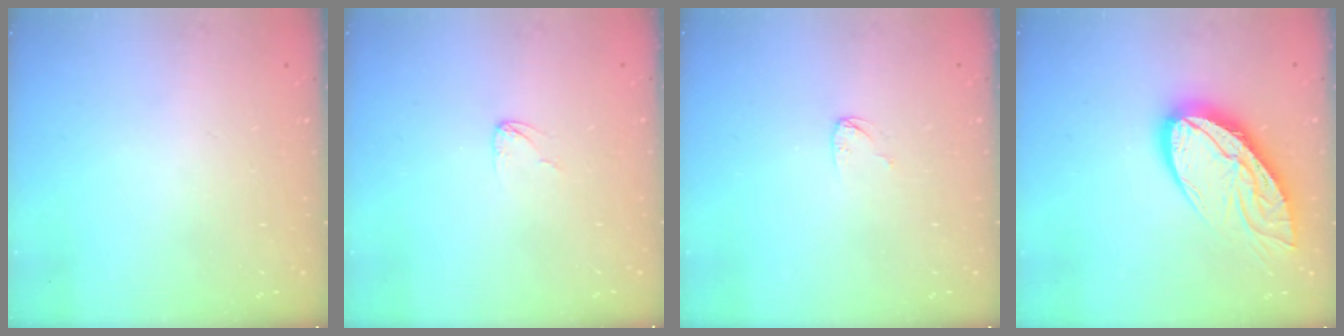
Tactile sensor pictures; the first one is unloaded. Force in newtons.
{"total": 2.7, "press": 2.7, "slide": 0.2}
{"total": 3.9, "press": 3.9, "slide": 0.4}
{"total": 16.2, "press": 16.1, "slide": 1.7}